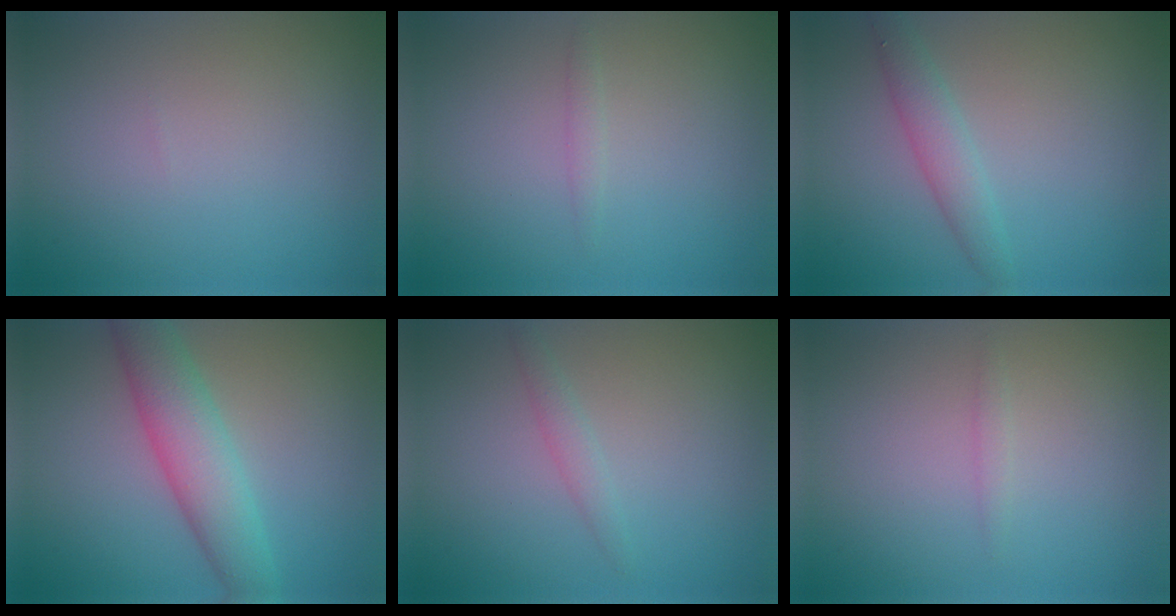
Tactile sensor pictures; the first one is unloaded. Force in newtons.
{"total": 0.7, "press": 0.7, "slide": 0.0}
{"total": 2.4, "press": 2.4, "slide": 0.1}
{"total": 5.6, "press": 5.6, "slide": 0.3}
{"total": 1.2, "press": 1.2, "slide": 0.1}
{"total": 0.7, "press": 0.7, "slide": 0.1}